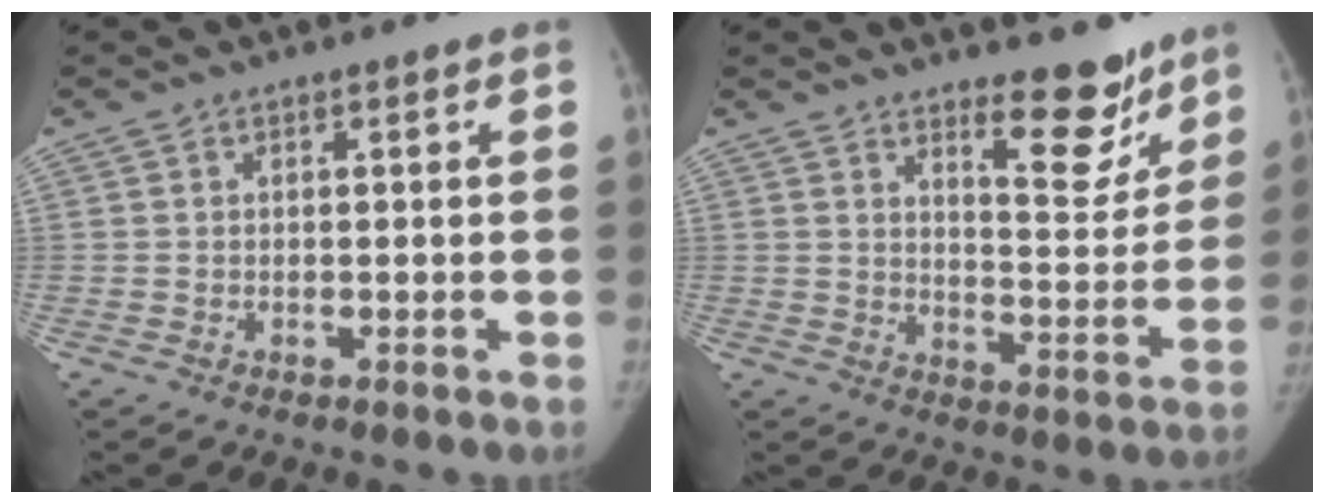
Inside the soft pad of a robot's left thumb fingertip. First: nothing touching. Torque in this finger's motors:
{"motor_torque": [0.58, -0.17, 0.73, -0.74, 0.17]}